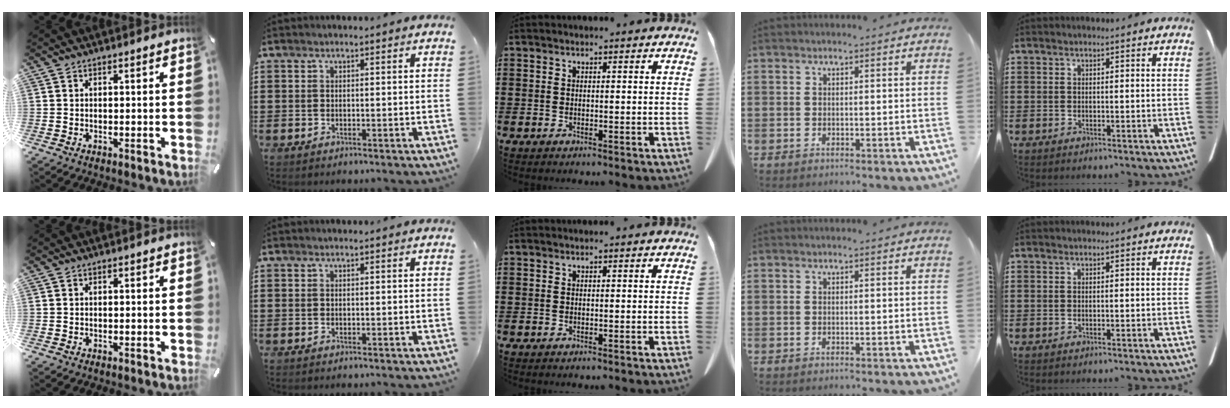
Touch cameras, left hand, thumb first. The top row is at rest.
{}